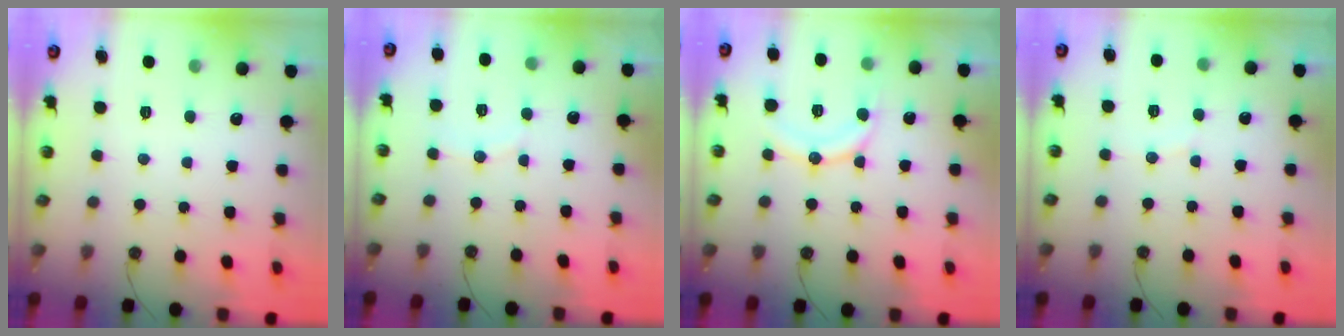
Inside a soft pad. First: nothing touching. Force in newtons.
{"total": 4.5, "press": 4.4, "slide": 0.9}
{"total": 12.2, "press": 12.2, "slide": 1.2}
{"total": 3.8, "press": 3.8, "slide": 0.4}